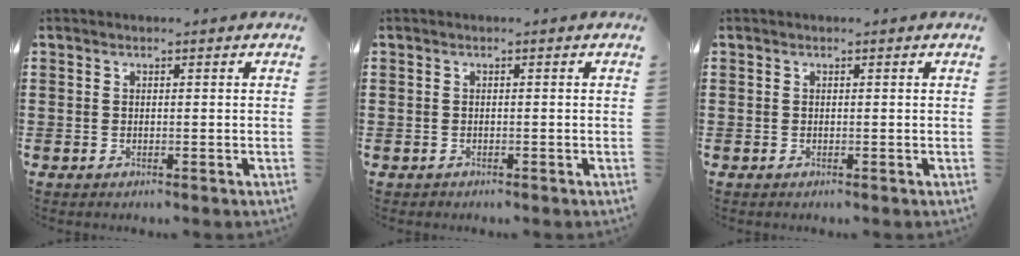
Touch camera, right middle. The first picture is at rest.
{"total": 0.0}
{"total": 0.0}